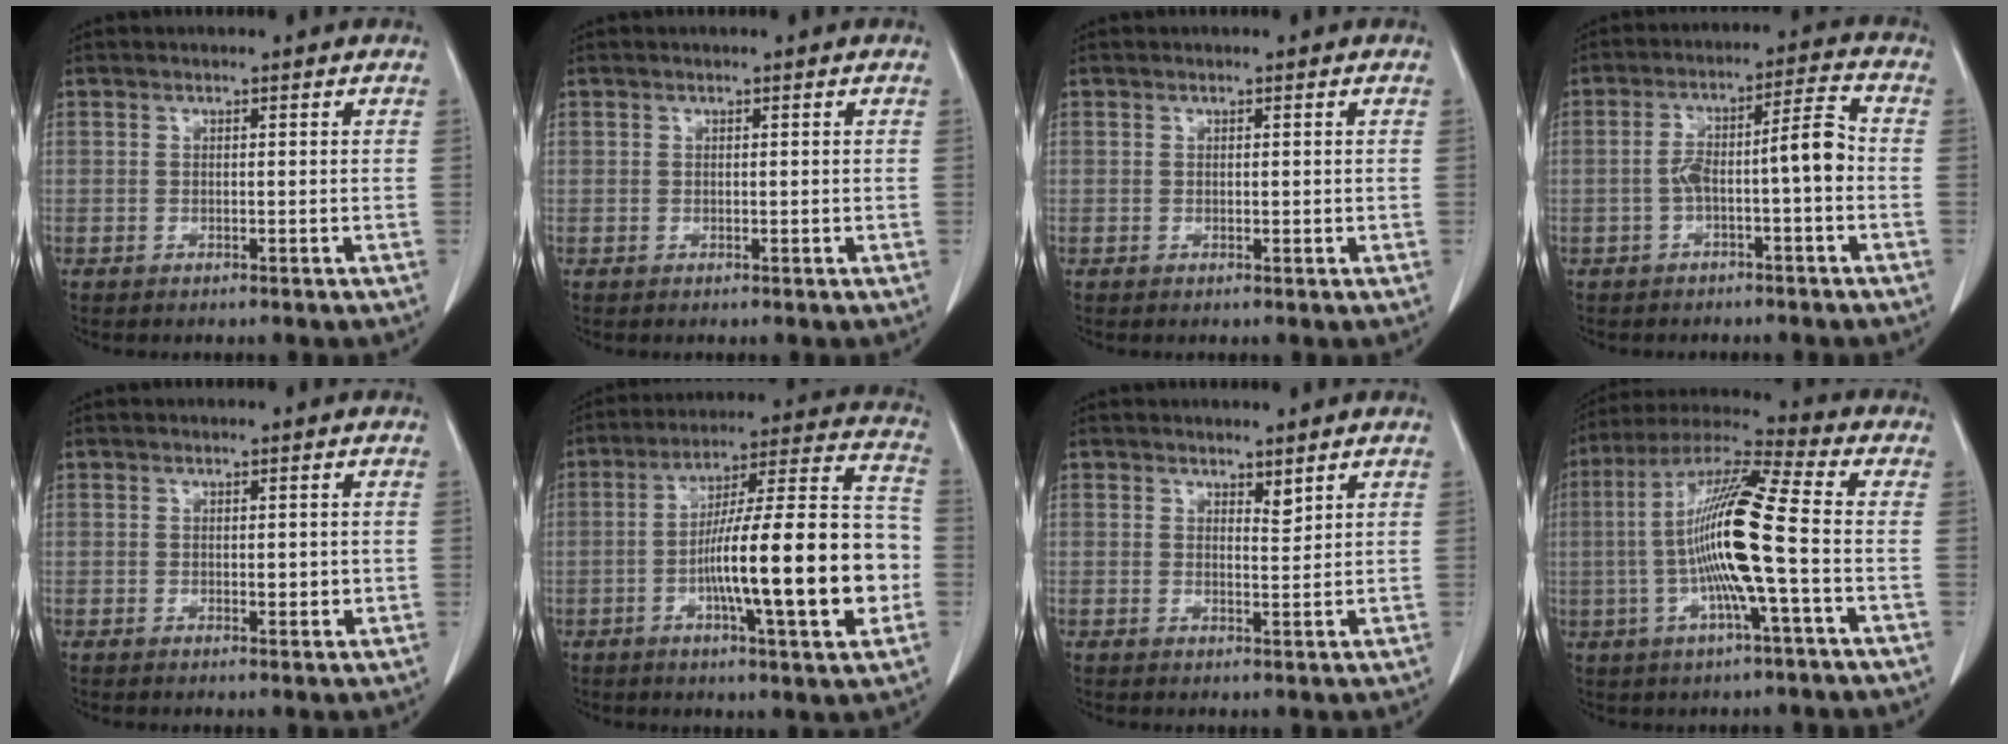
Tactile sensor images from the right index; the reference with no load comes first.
{"total": 0.5, "force": [0.2, 0.4, 0.3], "torque": [0.001, -0.001, 0.003]}
{"total": 0.6, "force": [0.2, 0.4, 0.4], "torque": [-0.005, -0.002, 0.004]}
{"total": 7.6, "force": [-1.6, 1.0, 7.4], "torque": [-0.126, 0.034, -0.026]}
{"total": 1.9, "force": [0.1, 1.0, 1.6], "torque": [-0.020, -0.003, 0.004]}
{"total": 21.0, "force": [-4.3, 2.3, 20.5], "torque": [-0.294, 0.020, -0.064]}
{"total": 1.9, "force": [1.5, 0.5, 1.0], "torque": [-0.017, -0.009, 0.028]}
{"total": 15.0, "force": [-1.8, 0.1, 14.9], "torque": [-0.289, 0.004, -0.045]}